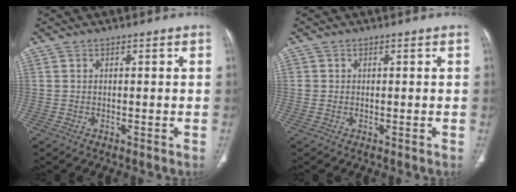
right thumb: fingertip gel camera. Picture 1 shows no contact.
{"total": 0.8, "force": [0.0, 0.8, 0.1], "torque": [0.005, 0.004, 0.001]}